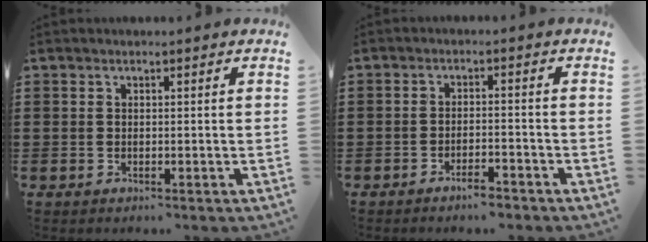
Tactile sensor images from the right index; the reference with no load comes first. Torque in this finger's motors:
{"motor_torque": [0.75, -0.44, 0.24, 0.00]}